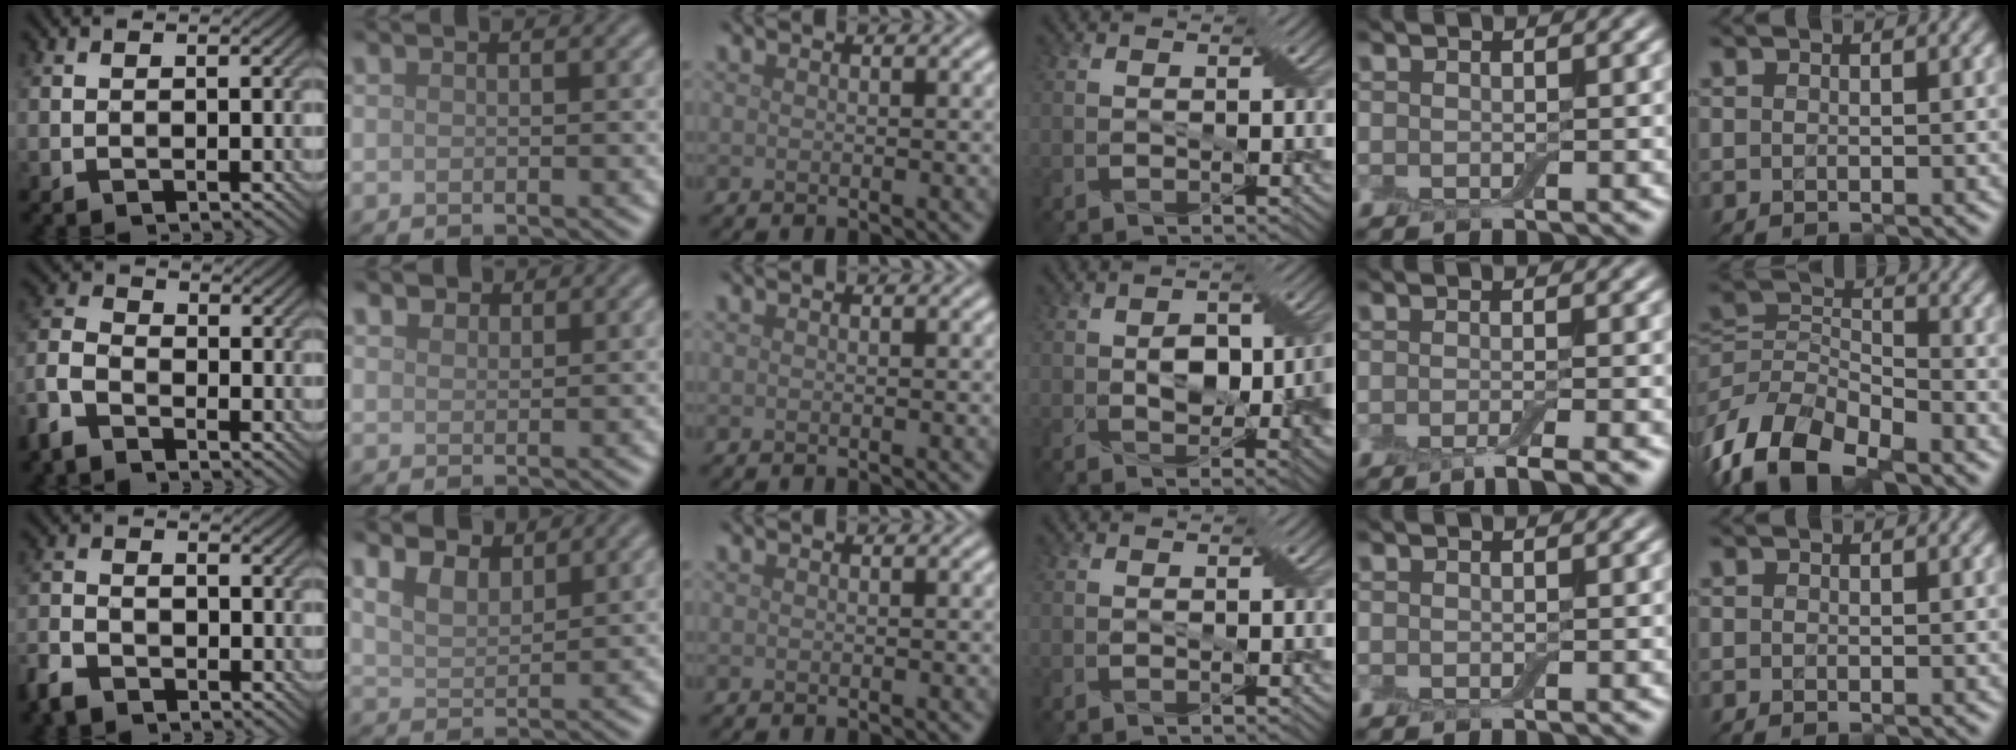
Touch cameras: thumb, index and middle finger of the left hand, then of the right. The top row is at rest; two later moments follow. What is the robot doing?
{"motion": "insert", "object": "backpack"}